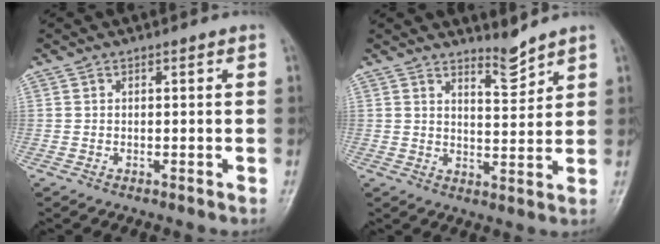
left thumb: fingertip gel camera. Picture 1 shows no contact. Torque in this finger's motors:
{"motor_torque": [-0.38, -0.28, -0.09, -0.20, 0.01]}